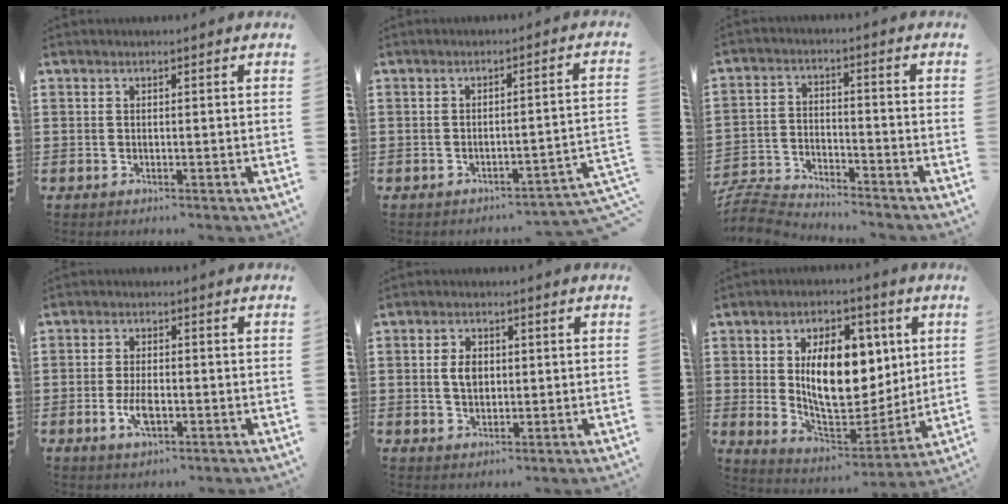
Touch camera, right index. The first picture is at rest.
{"total": 2.9, "force": [-2.6, -0.2, 1.3], "torque": [-0.026, -0.007, -0.057]}
{"total": 6.3, "force": [-6.2, 0.6, 0.7], "torque": [-0.035, 0.000, -0.131]}
{"total": 3.9, "force": [-1.2, 1.6, 3.4], "torque": [-0.075, -0.004, -0.024]}
{"total": 3.4, "force": [0.3, 2.2, 2.6], "torque": [-0.056, 0.011, 0.005]}
{"total": 13.6, "force": [3.1, 7.7, 10.7], "torque": [-0.168, 0.000, 0.050]}